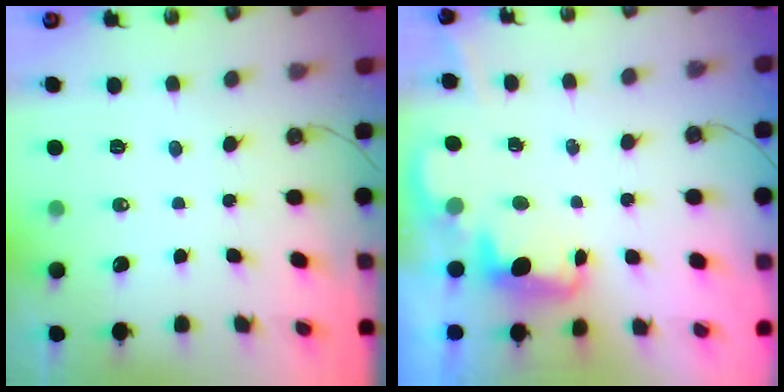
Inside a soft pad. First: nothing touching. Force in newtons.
{"total": 2.3, "press": 2.3, "slide": 0.6}